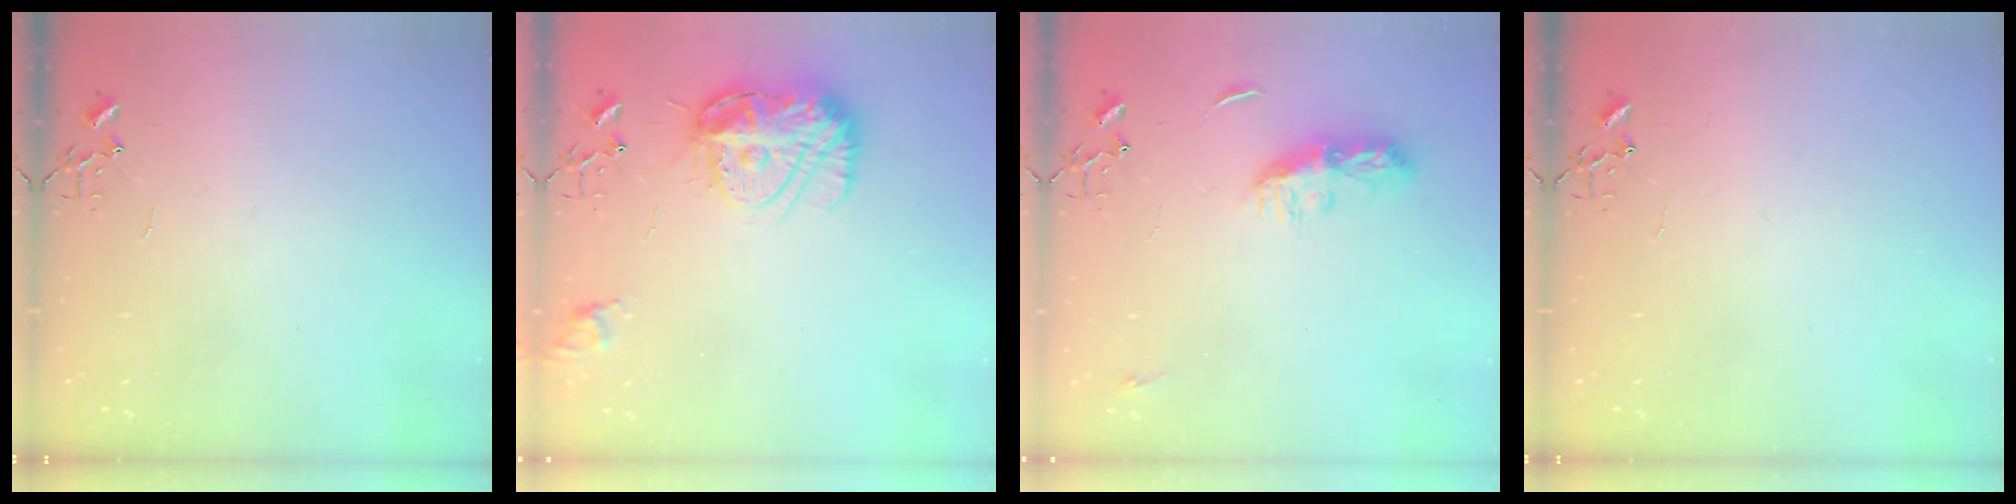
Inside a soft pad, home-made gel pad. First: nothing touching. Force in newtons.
{"total": 14.7, "press": 14.7, "slide": 1.0}
{"total": 9.4, "press": 9.4, "slide": 0.3}
{"total": 0.0}